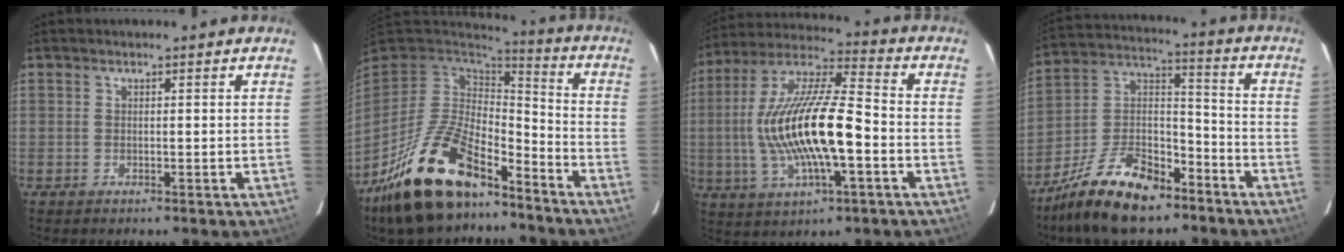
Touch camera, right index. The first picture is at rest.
{"total": 21.8, "force": [-14.9, 8.8, 13.3], "torque": [-0.270, -0.022, -0.257]}
{"total": 19.4, "force": [-3.0, 5.2, 18.4], "torque": [-0.362, 0.001, -0.057]}
{"total": 17.9, "force": [-12.3, 8.1, 10.1], "torque": [-0.210, 0.016, -0.217]}